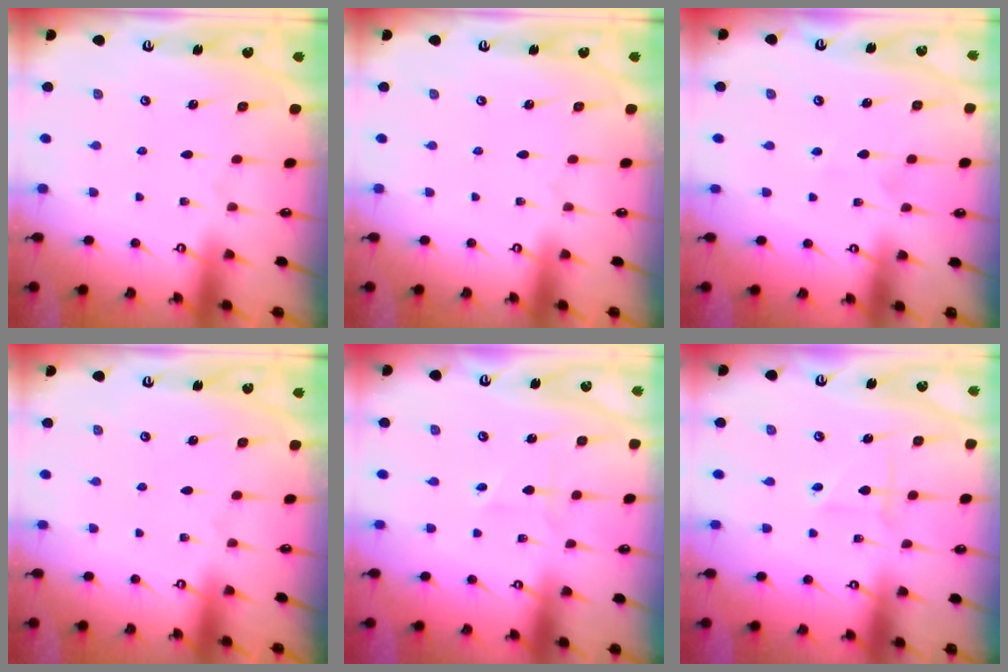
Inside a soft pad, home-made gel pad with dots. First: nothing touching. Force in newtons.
{"total": 0.0}
{"total": 2.6, "press": 2.4, "slide": 1.0}
{"total": 0.0}
{"total": 1.2, "press": 1.2, "slide": 0.2}
{"total": 2.6, "press": 2.6, "slide": 0.2}